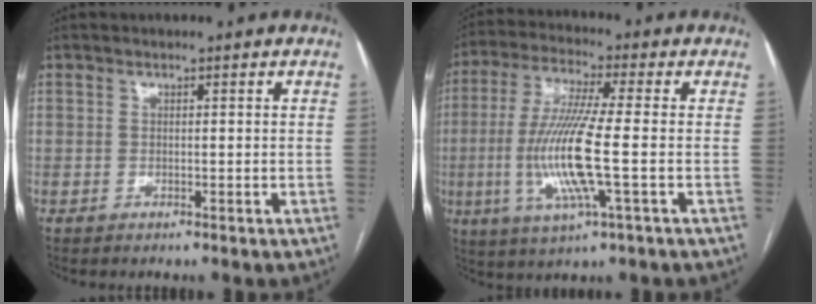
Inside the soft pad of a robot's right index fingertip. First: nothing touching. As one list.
[{"total": 12.8, "force": [-2.2, 0.3, 12.6], "torque": [-0.268, -0.013, -0.049]}]